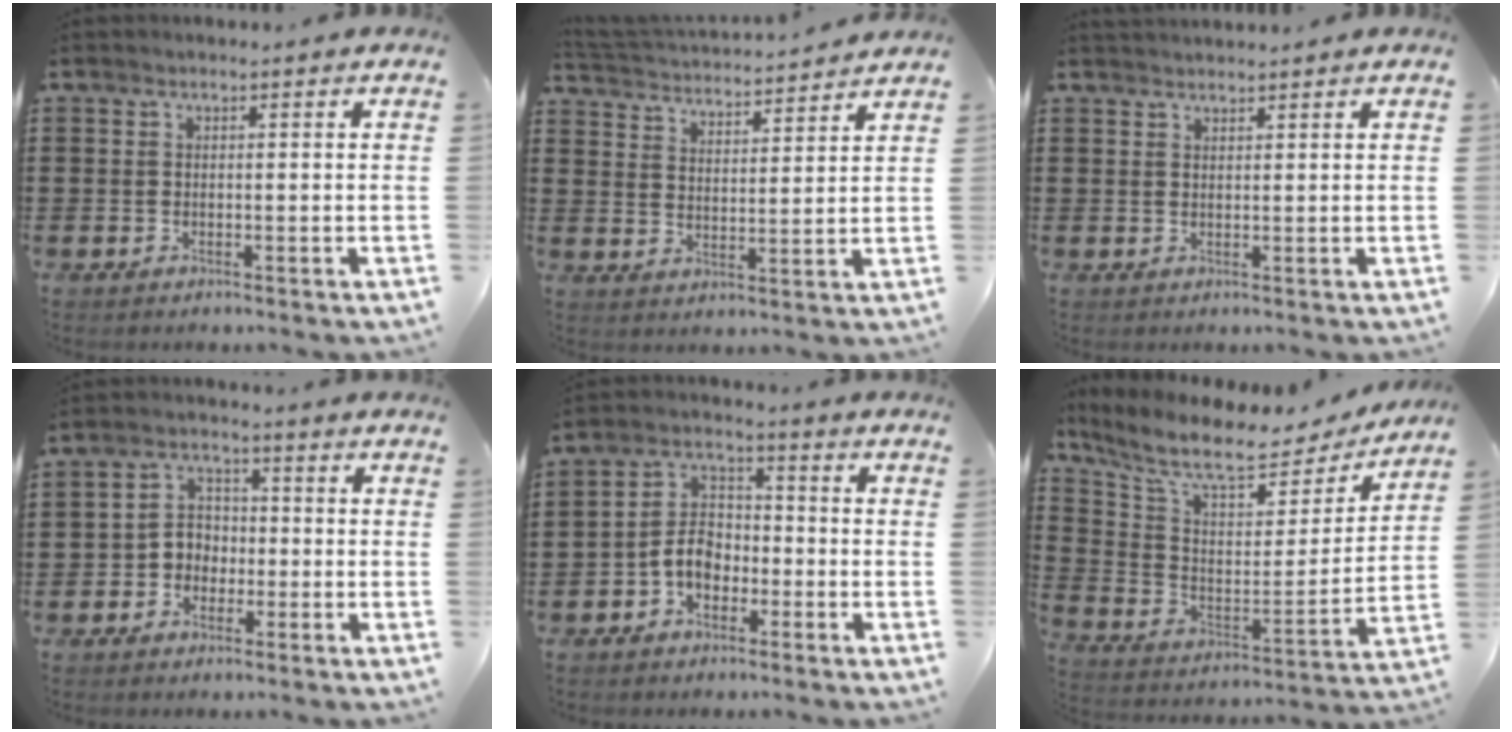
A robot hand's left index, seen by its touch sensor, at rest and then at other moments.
{"total": 3.3, "force": [3.3, -0.1, -0.1], "torque": [-0.020, -0.028, 0.053]}
{"total": 1.3, "force": [1.3, 0.0, 0.1], "torque": [-0.003, 0.000, 0.026]}
{"total": 3.8, "force": [-1.9, 3.1, 1.3], "torque": [-0.035, 0.010, -0.043]}
{"total": 5.7, "force": [-2.6, 3.8, 3.3], "torque": [-0.083, 0.009, -0.056]}
{"total": 9.8, "force": [7.7, 2.7, 5.5], "torque": [-0.140, -0.043, 0.130]}